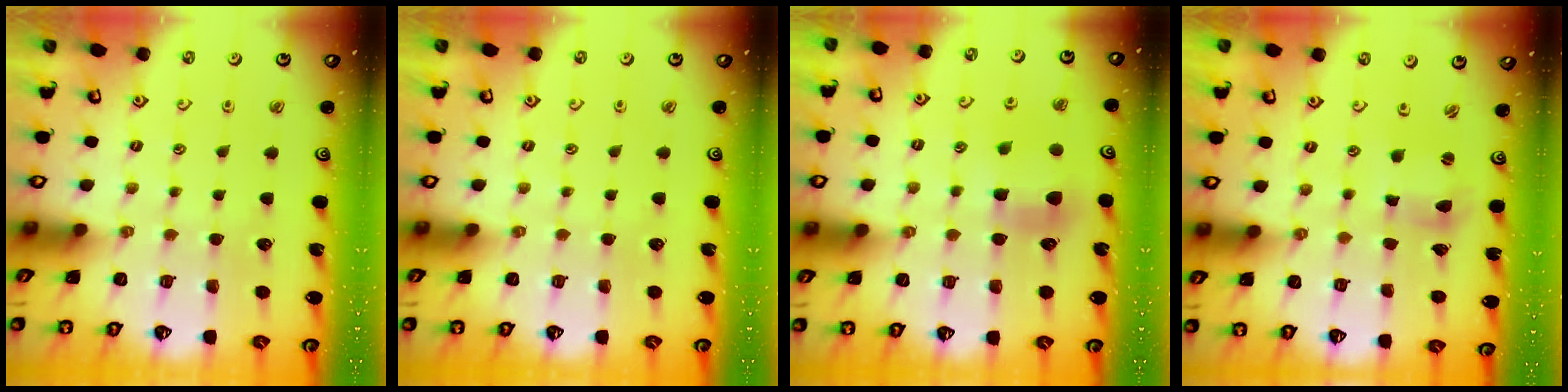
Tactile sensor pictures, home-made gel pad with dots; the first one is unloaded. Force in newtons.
{"total": 0.0}
{"total": 8.3, "press": 8.3, "slide": 0.4}
{"total": 3.1, "press": 3.1, "slide": 0.3}